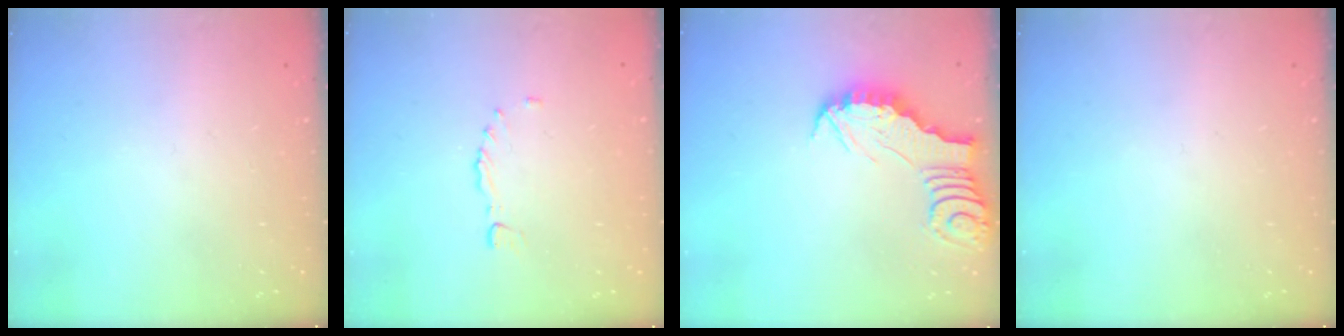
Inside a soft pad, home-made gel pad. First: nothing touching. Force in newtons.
{"total": 1.1, "press": 0.9, "slide": 0.7}
{"total": 2.6, "press": 2.6, "slide": 0.2}
{"total": 0.0}